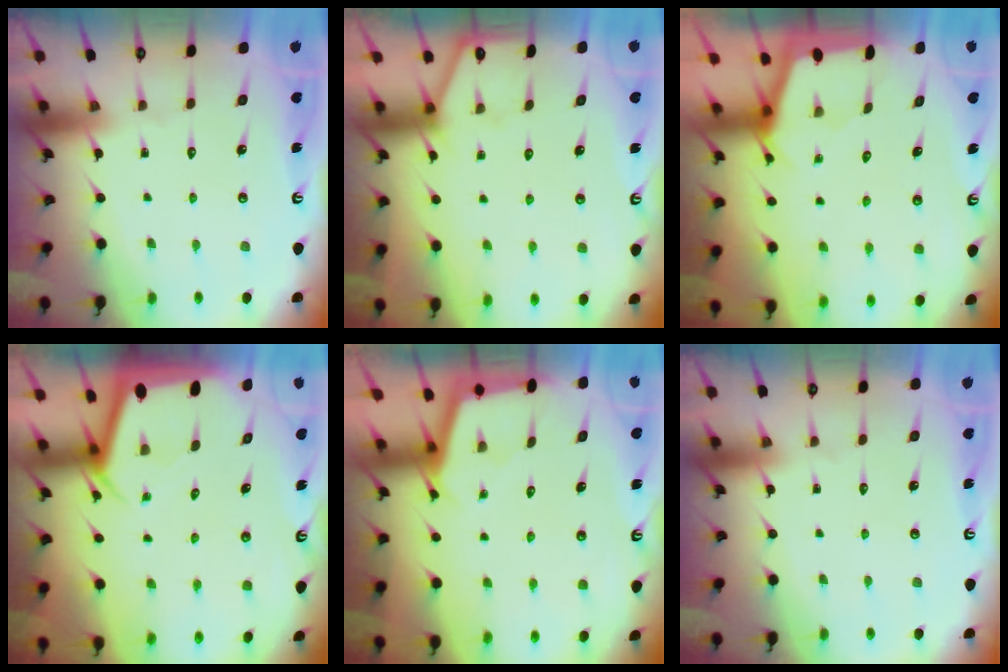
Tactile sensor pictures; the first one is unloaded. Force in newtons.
{"total": 1.5, "press": 1.5, "slide": 0.2}
{"total": 2.2, "press": 2.2, "slide": 0.3}
{"total": 2.3, "press": 2.3, "slide": 0.2}
{"total": 2.1, "press": 2.1, "slide": 0.2}
{"total": 0.0}